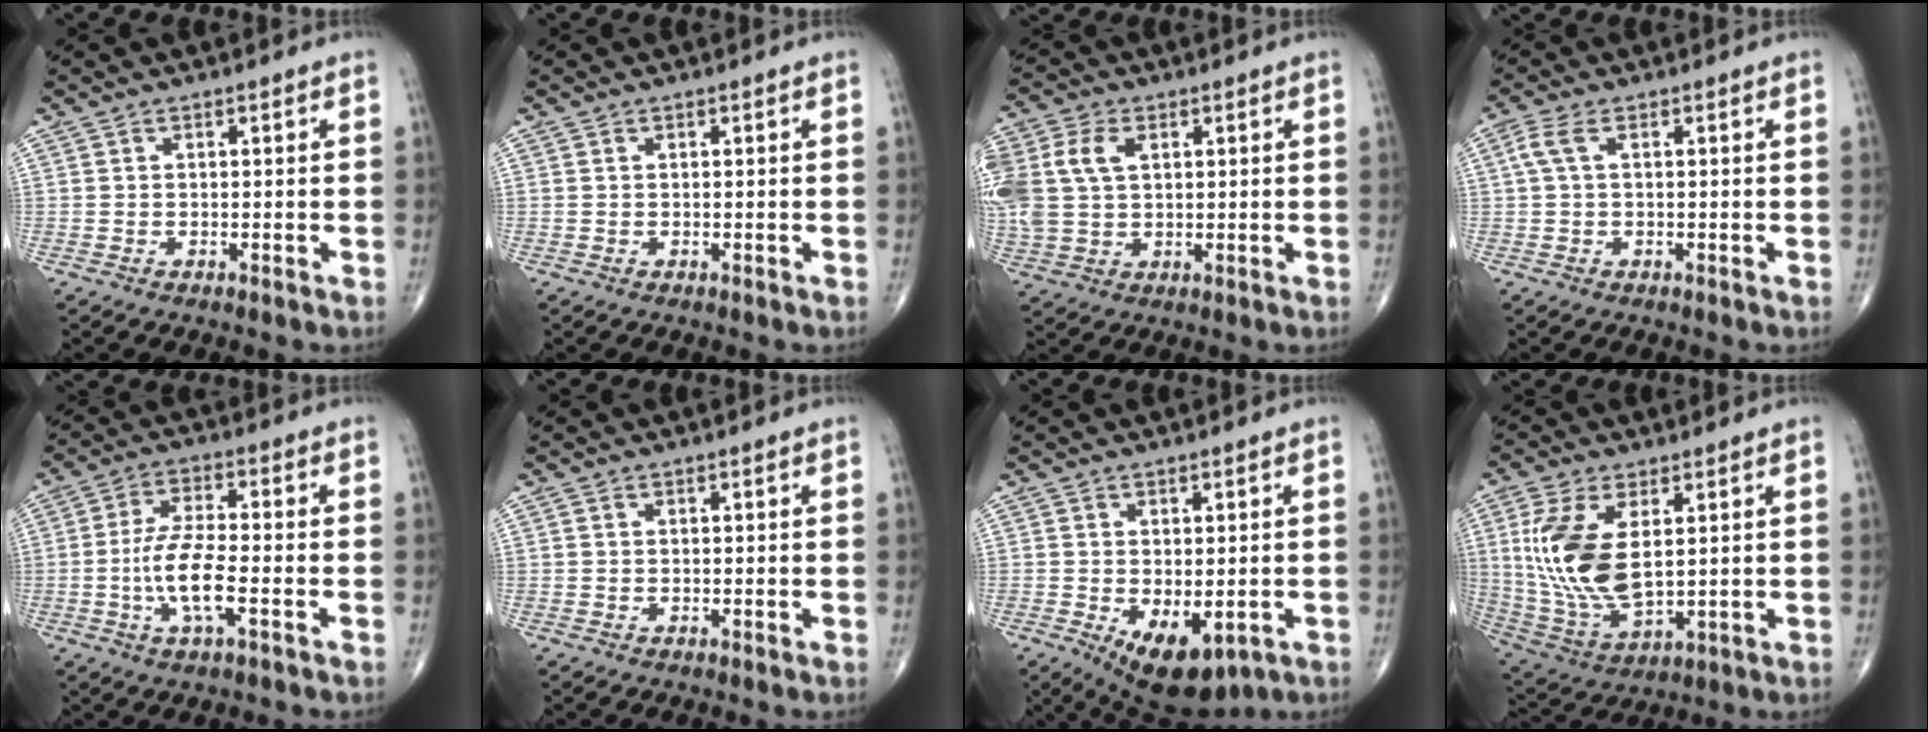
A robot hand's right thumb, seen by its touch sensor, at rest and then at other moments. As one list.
[{"total": 0.0}, {"total": 13.1, "force": [3.0, 9.0, 9.0], "torque": [-0.228, 0.006, 0.061]}, {"total": 3.3, "force": [0.7, 1.4, 2.9], "torque": [-0.082, 0.015, 0.016]}, {"total": 8.7, "force": [-2.3, 2.6, 8.0], "torque": [-0.163, 0.007, -0.043]}, {"total": 0.0}, {"total": 10.2, "force": [-3.7, 5.3, 7.9], "torque": [-0.107, -0.009, -0.039]}, {"total": 15.4, "force": [2.8, 7.7, 13.0], "torque": [-0.269, -0.018, 0.069]}]